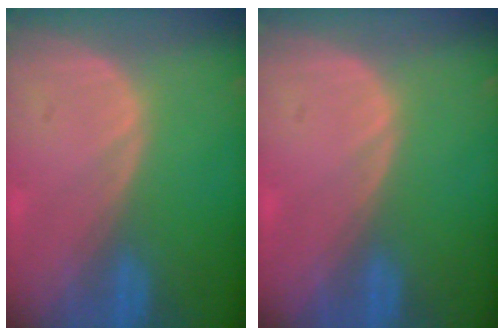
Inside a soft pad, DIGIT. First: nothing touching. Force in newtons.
{"total": 0.7, "press": 0.1, "slide": 0.7}